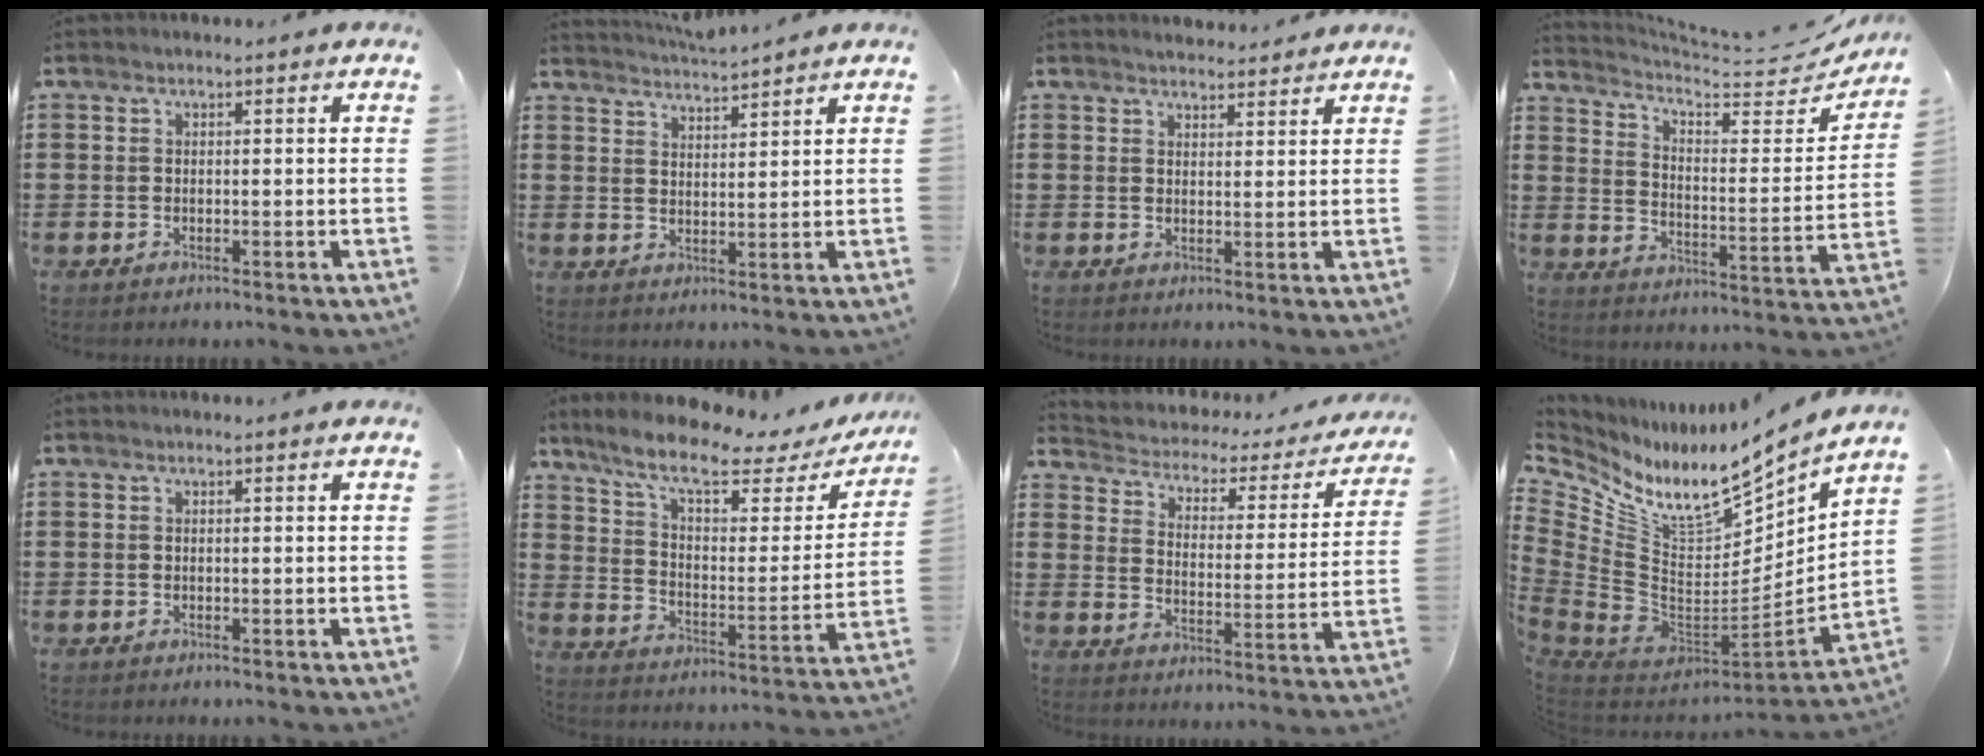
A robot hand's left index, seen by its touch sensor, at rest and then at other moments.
{"total": 3.4, "force": [3.3, -0.4, 0.1], "torque": [-0.012, -0.017, 0.060]}
{"total": 2.3, "force": [2.3, 0.2, 0.0], "torque": [-0.007, -0.003, 0.044]}
{"total": 4.7, "force": [4.0, 1.1, 2.3], "torque": [-0.067, -0.035, 0.062]}
{"total": 0.0}
{"total": 9.3, "force": [7.2, 1.7, 5.7], "torque": [-0.132, -0.042, 0.120]}
{"total": 2.1, "force": [1.6, 1.3, 0.5], "torque": [-0.027, -0.019, 0.016]}
{"total": 9.9, "force": [6.4, 3.9, 6.4], "torque": [-0.130, -0.068, 0.102]}